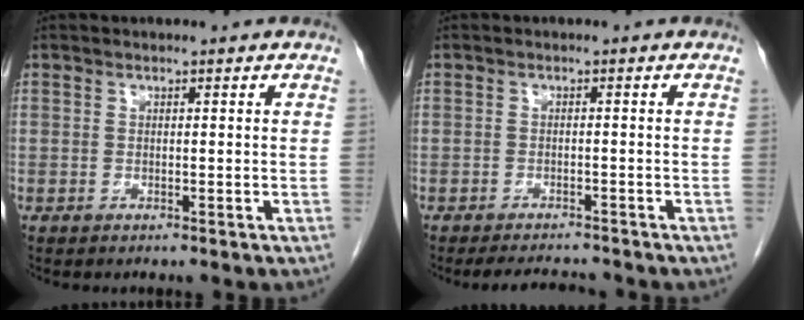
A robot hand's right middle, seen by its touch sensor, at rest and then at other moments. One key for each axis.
{"total": 4.4, "fx": -4.2, "fy": 0.6, "fz": 1.2, "tx": -0.019, "ty": -0.013, "tz": -0.064}